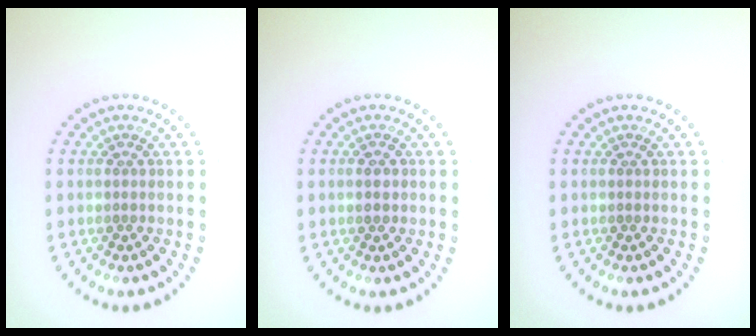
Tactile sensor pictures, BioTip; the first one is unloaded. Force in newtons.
{"total": 1.5, "press": 1.5, "slide": 0.1}
{"total": 0.0}